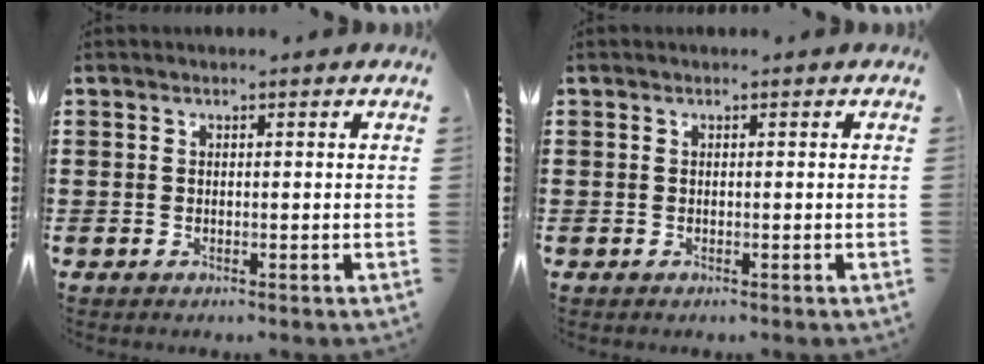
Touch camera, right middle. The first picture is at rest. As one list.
[{"total": 0.0}]